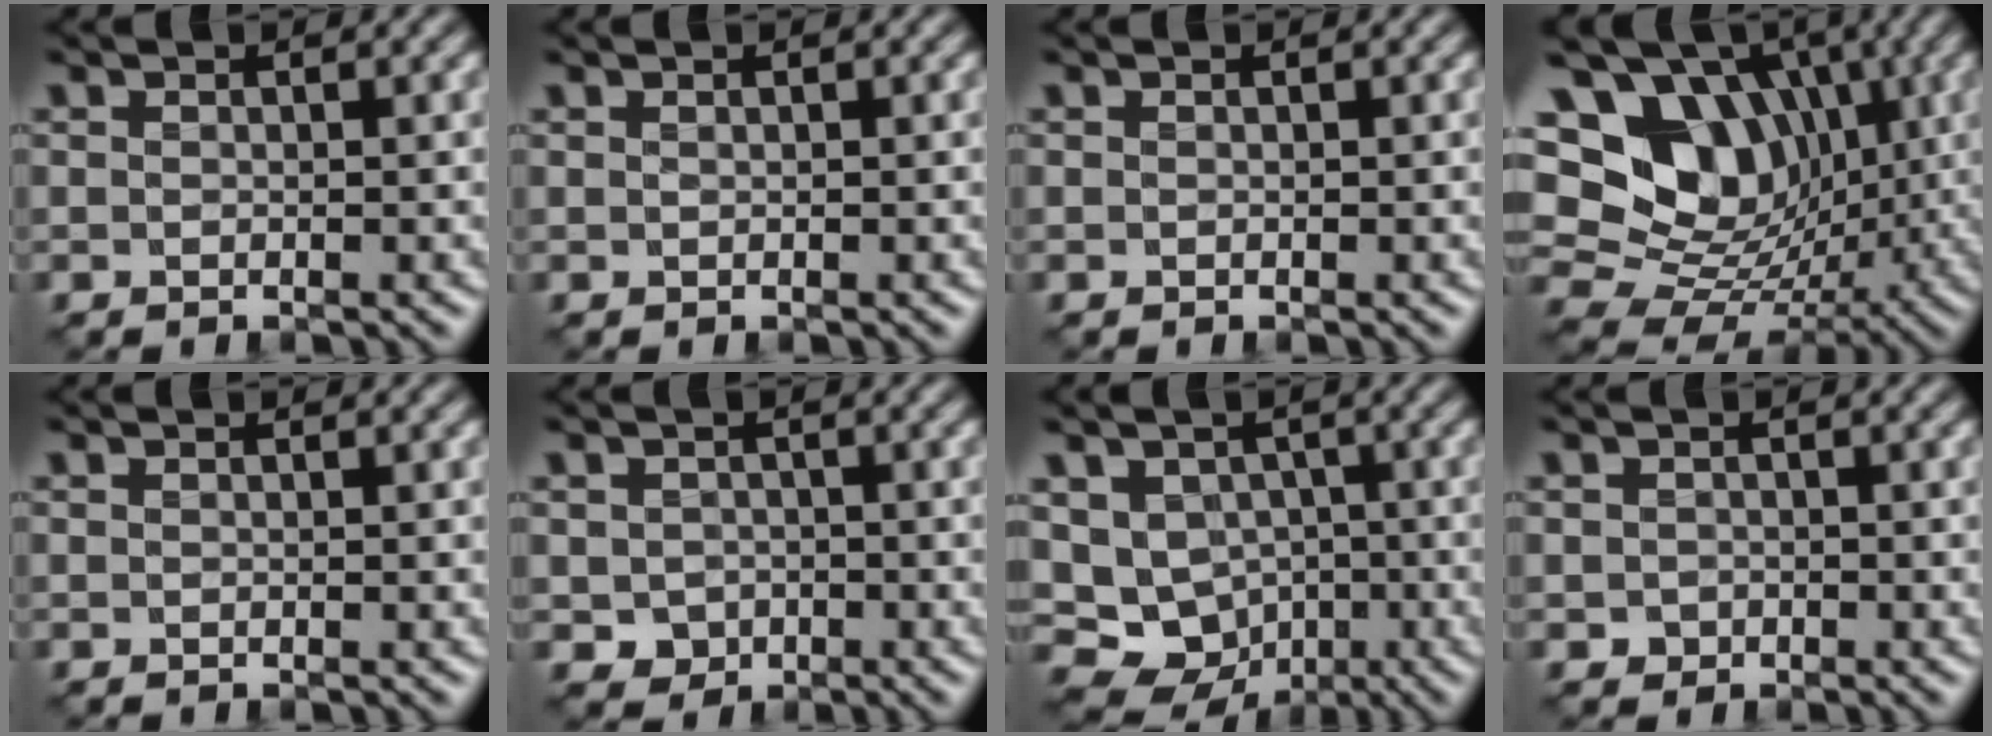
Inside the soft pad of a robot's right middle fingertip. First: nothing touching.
{"total": 0.0}
{"total": 0.0}
{"total": 17.1, "force": [4.8, 13.5, 9.4], "torque": [-0.210, 0.049, 0.076]}
{"total": 0.0}
{"total": 2.3, "force": [-0.8, 2.0, 0.8], "torque": [-0.019, -0.005, -0.015]}
{"total": 12.3, "force": [-4.5, 10.3, 5.0], "torque": [-0.096, -0.025, -0.076]}
{"total": 1.1, "force": [-0.5, 0.9, 0.2], "torque": [-0.002, -0.004, -0.012]}